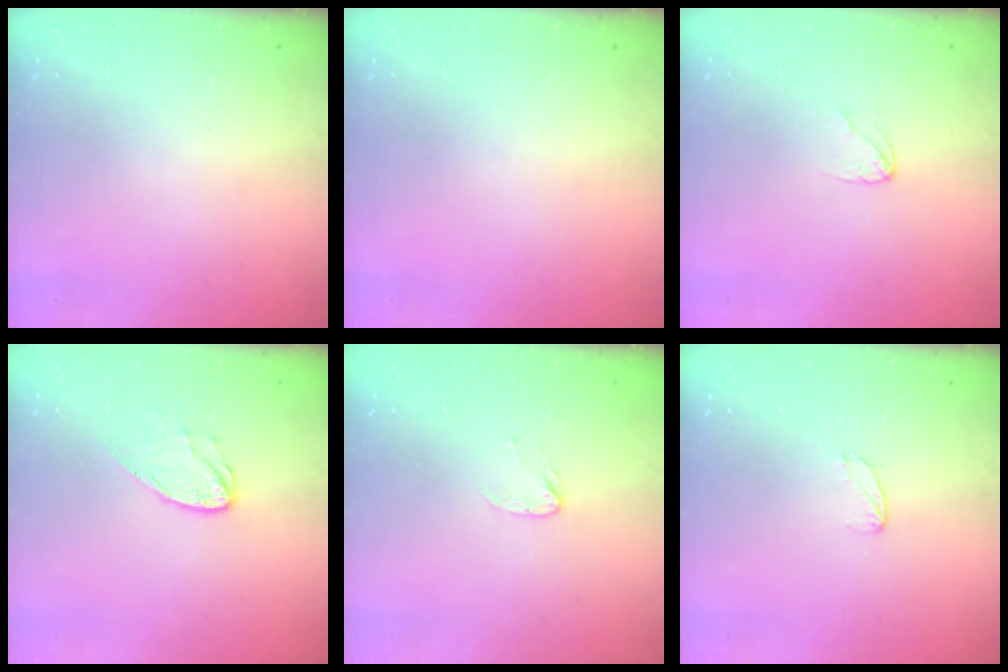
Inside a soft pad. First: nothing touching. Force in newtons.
{"total": 0.0}
{"total": 2.7, "press": 2.7, "slide": 0.1}
{"total": 7.1, "press": 7.1, "slide": 0.3}
{"total": 2.7, "press": 2.7, "slide": 0.2}
{"total": 4.1, "press": 4.1, "slide": 0.4}